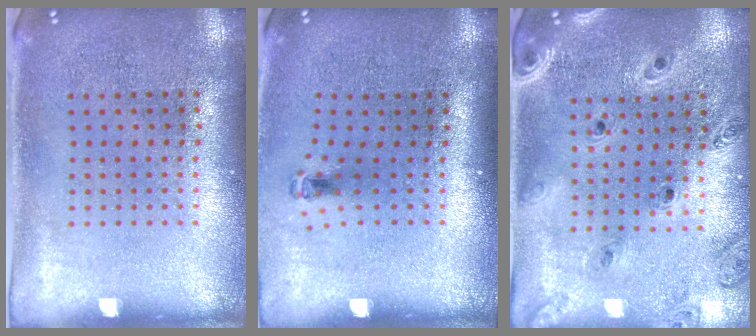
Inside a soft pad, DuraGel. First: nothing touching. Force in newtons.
{"total": 0.7, "press": 0.4, "slide": 0.6}
{"total": 1.2, "press": 1.2, "slide": 0.2}